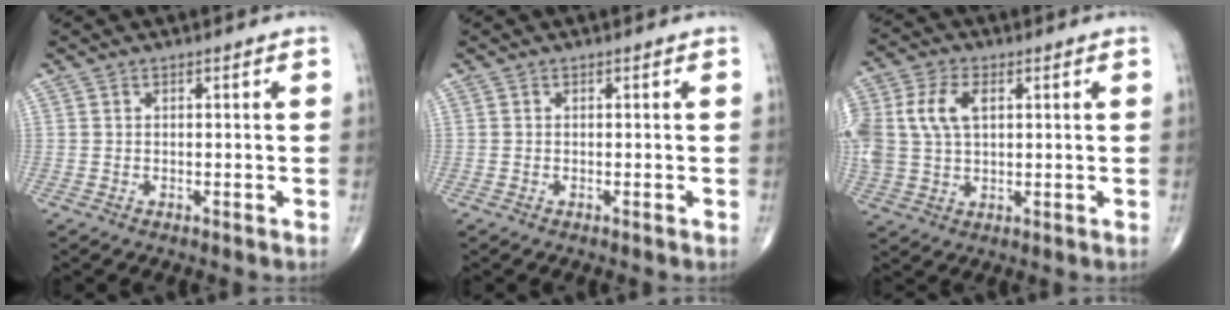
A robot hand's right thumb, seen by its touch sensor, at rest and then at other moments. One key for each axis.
{"total": 0.0}
{"total": 12.4, "fx": 2.7, "fy": 8.0, "fz": 9.1, "tx": -0.222, "ty": 0.007, "tz": 0.053}